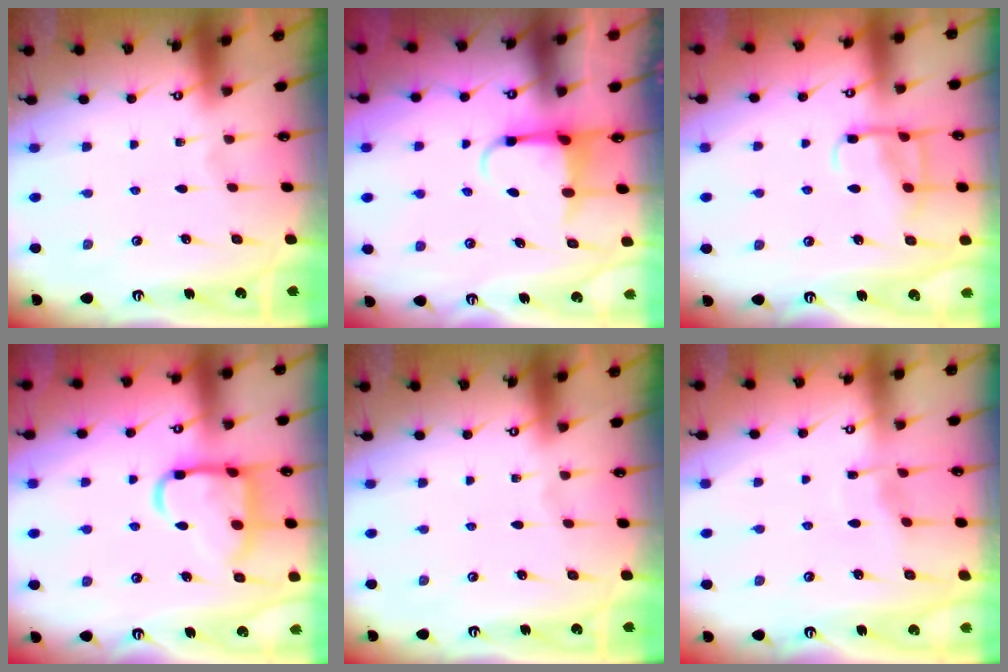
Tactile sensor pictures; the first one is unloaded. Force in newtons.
{"total": 3.9, "press": 3.8, "slide": 0.9}
{"total": 10.3, "press": 10.3, "slide": 0.9}
{"total": 14.0, "press": 13.9, "slide": 1.5}
{"total": 0.0}
{"total": 4.7, "press": 4.7, "slide": 0.5}